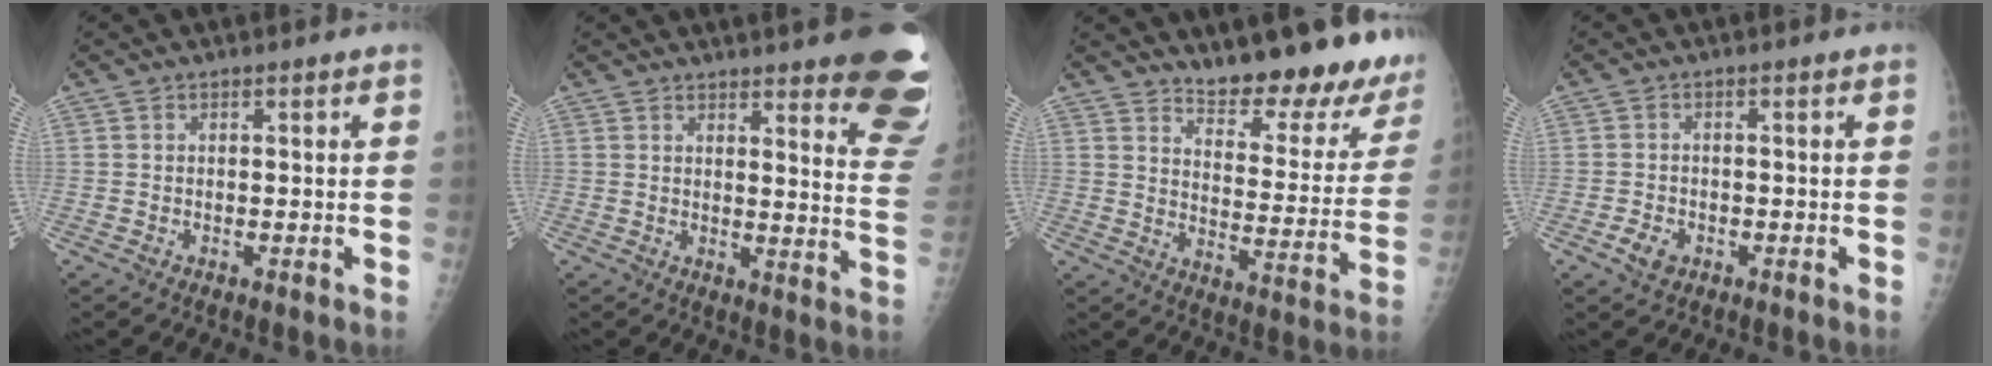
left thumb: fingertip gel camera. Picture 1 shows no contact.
{"total": 19.3, "force": [14.6, 3.7, 12.1], "torque": [-0.124, -0.105, 0.157]}
{"total": 19.4, "force": [17.0, 5.0, 8.0], "torque": [-0.068, -0.145, 0.218]}
{"total": 2.8, "force": [-1.2, 2.0, 1.6], "torque": [-0.027, 0.001, -0.018]}